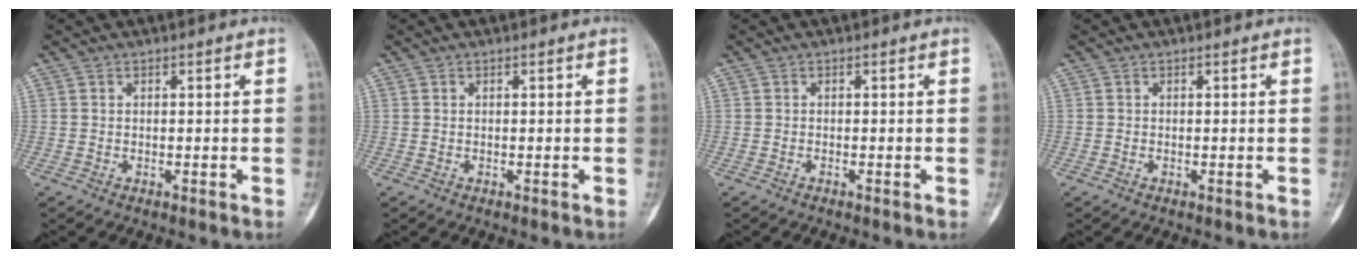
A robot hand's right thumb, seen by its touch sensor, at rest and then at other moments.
{"total": 0.0}
{"total": 0.0}
{"total": 0.0}